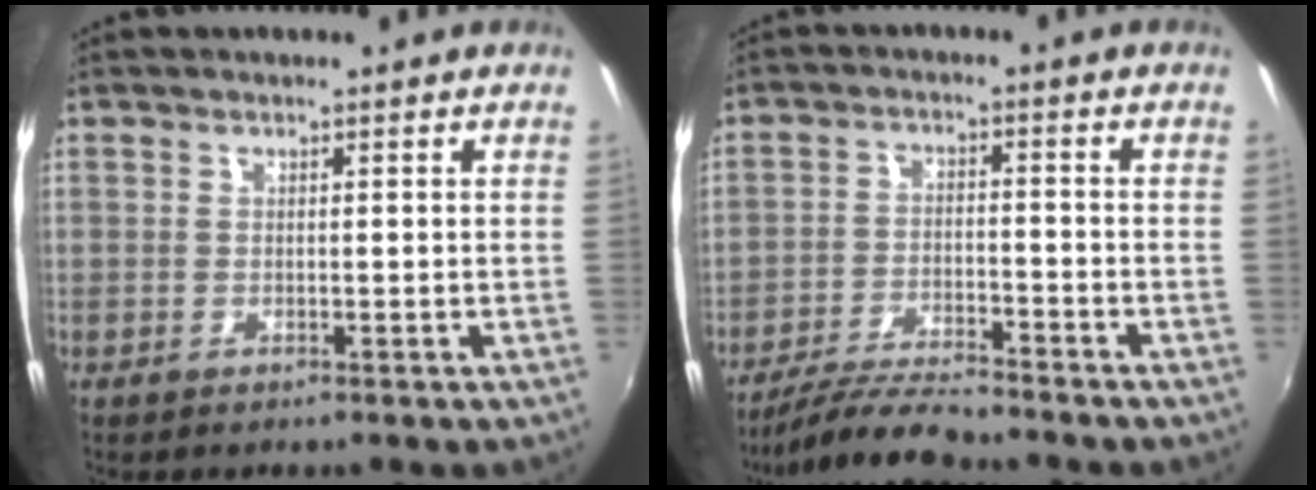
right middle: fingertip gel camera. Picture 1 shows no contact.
{"total": 9.0, "force": [-8.3, 0.3, 3.4], "torque": [-0.085, -0.010, -0.152]}